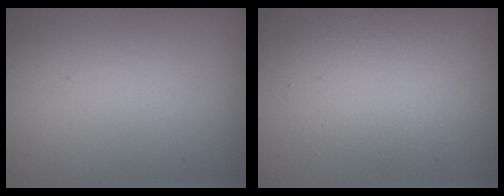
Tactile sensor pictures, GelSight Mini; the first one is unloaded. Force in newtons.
{"total": 4.0, "press": 4.0, "slide": 0.2}